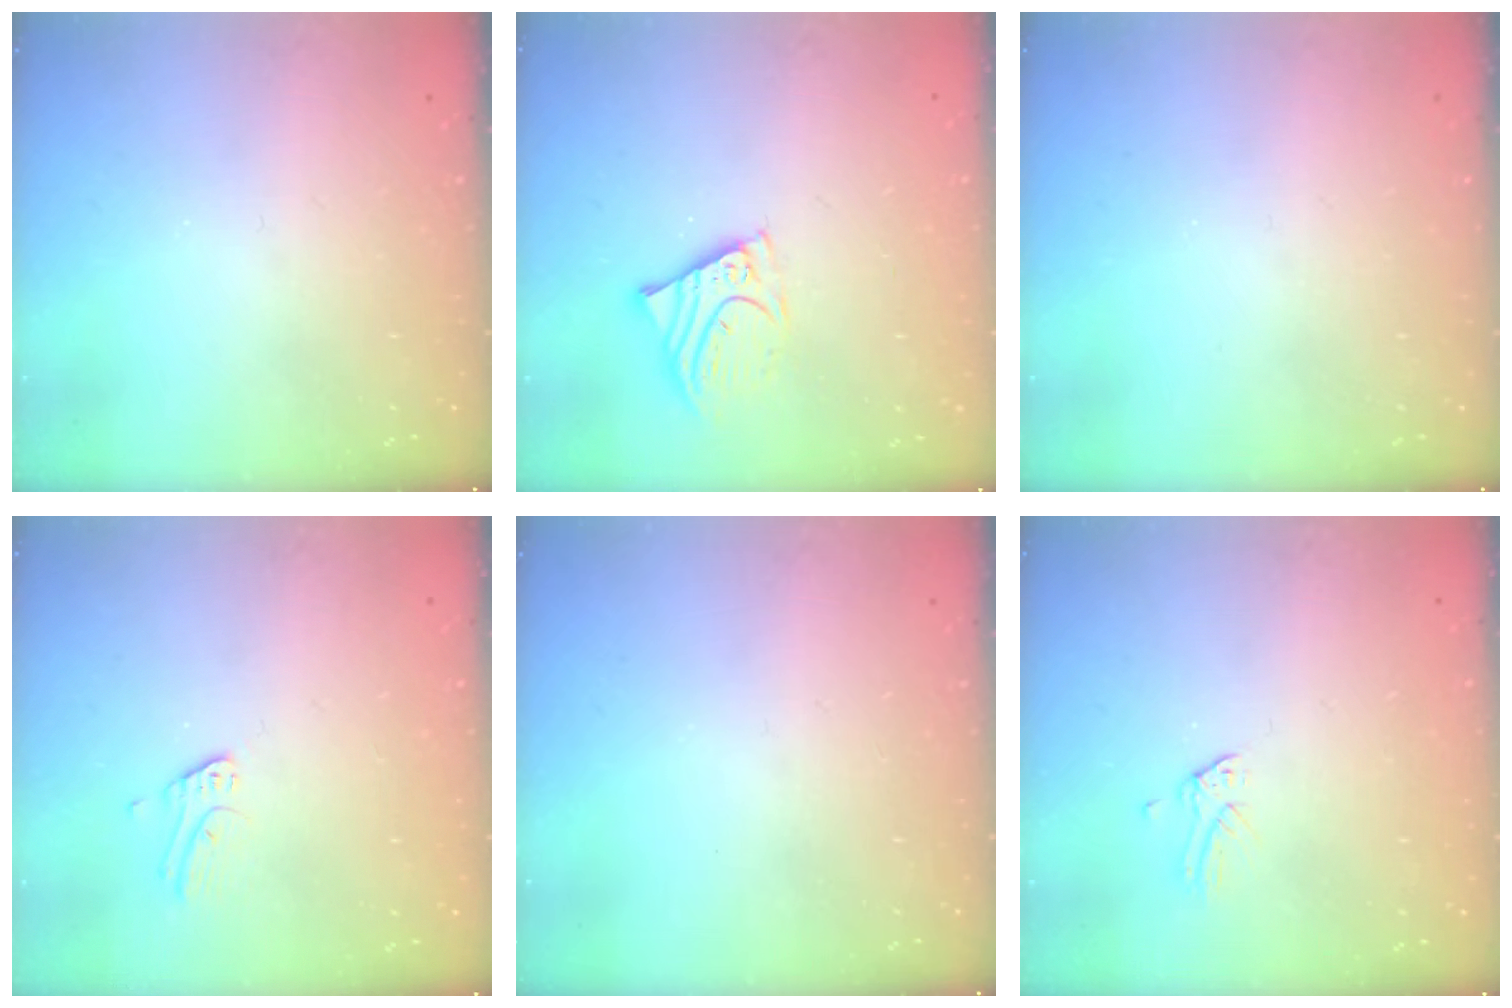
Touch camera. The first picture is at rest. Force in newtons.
{"total": 7.3, "press": 7.2, "slide": 0.8}
{"total": 0.0}
{"total": 3.4, "press": 3.4, "slide": 0.4}
{"total": 0.0}
{"total": 0.0}